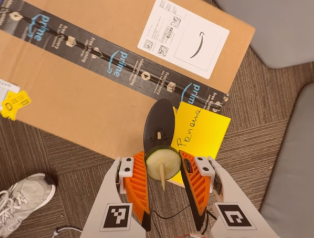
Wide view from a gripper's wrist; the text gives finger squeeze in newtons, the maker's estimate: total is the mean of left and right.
{"total": 9.7, "left": 9.9, "right": 9.5}